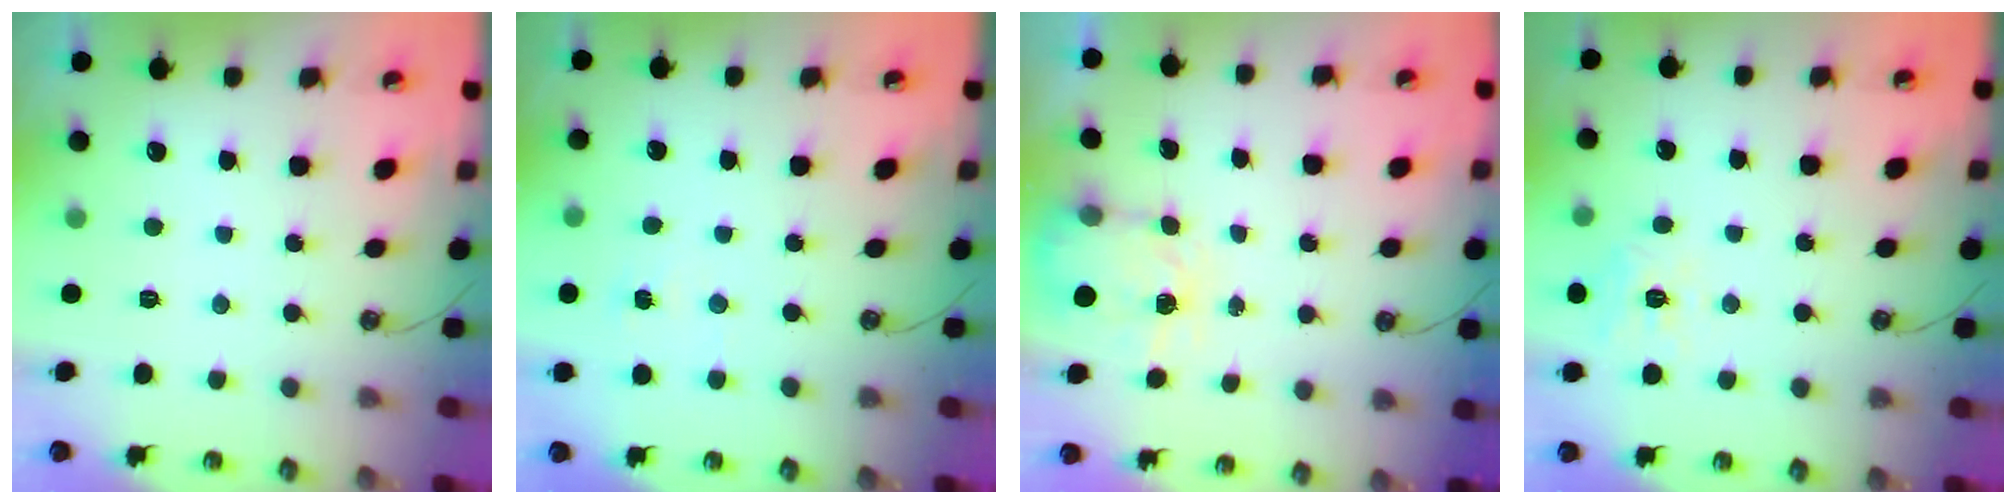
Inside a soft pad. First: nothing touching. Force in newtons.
{"total": 4.0, "press": 4.0, "slide": 0.4}
{"total": 3.9, "press": 3.8, "slide": 0.6}
{"total": 10.2, "press": 10.1, "slide": 1.2}